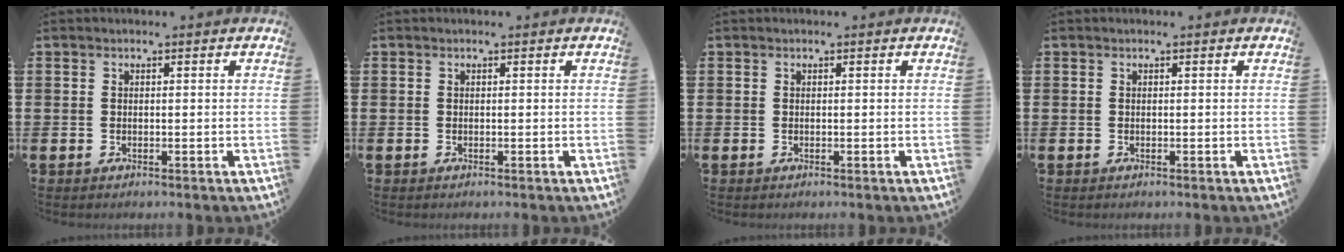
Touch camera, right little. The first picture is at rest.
{"total": 0.0}
{"total": 0.0}
{"total": 0.0}